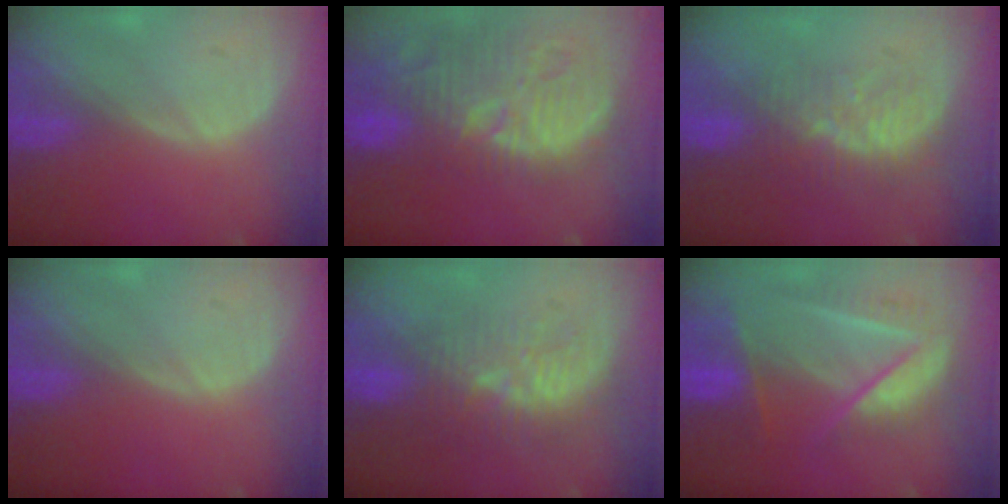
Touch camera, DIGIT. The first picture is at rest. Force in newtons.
{"total": 14.8, "press": 13.2, "slide": 6.8}
{"total": 8.0, "press": 7.5, "slide": 2.5}
{"total": 0.0}
{"total": 9.2, "press": 8.8, "slide": 2.6}
{"total": 9.3, "press": 8.3, "slide": 4.2}